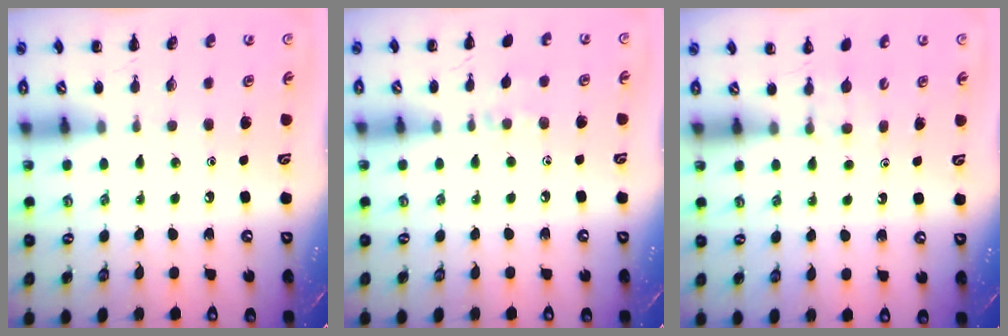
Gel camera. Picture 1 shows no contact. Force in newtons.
{"total": 5.9, "press": 5.6, "slide": 1.8}
{"total": 2.9, "press": 2.7, "slide": 1.1}